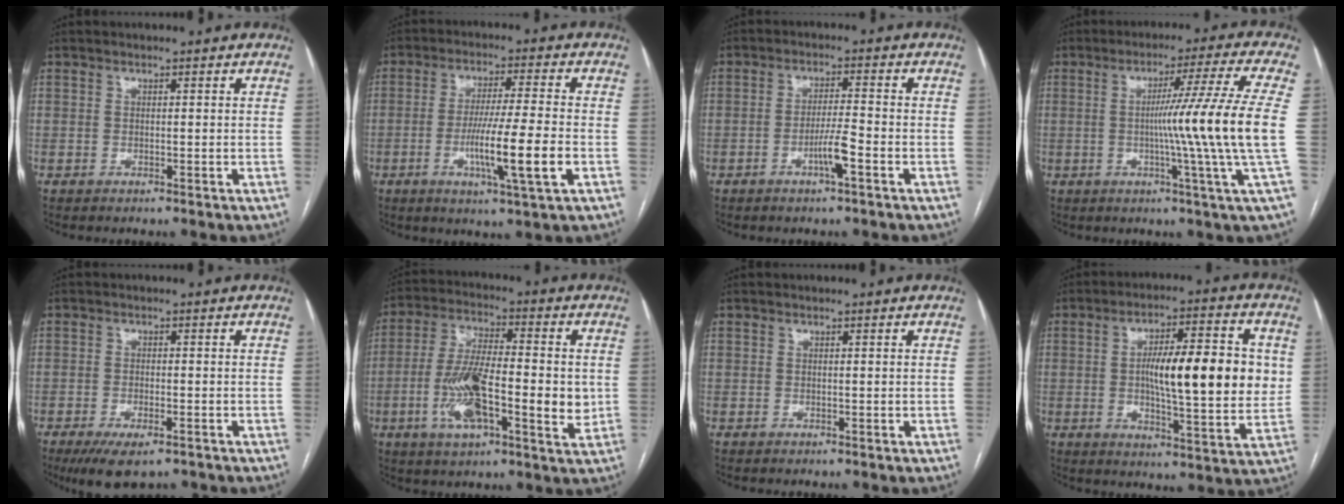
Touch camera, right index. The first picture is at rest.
{"total": 10.9, "force": [-3.1, -0.5, 10.4], "torque": [-0.189, -0.015, -0.058]}
{"total": 4.4, "force": [-2.1, -0.1, 3.9], "torque": [-0.073, -0.004, -0.040]}
{"total": 13.9, "force": [-0.8, -3.6, 13.4], "torque": [-0.203, -0.014, -0.014]}
{"total": 6.8, "force": [-4.8, 2.2, 4.4], "torque": [-0.071, -0.011, -0.075]}
{"total": 14.8, "force": [-2.4, 4.2, 14.0], "torque": [-0.262, 0.002, -0.047]}
{"total": 0.0}
{"total": 16.3, "force": [1.6, 3.3, 15.9], "torque": [-0.243, 0.013, 0.022]}